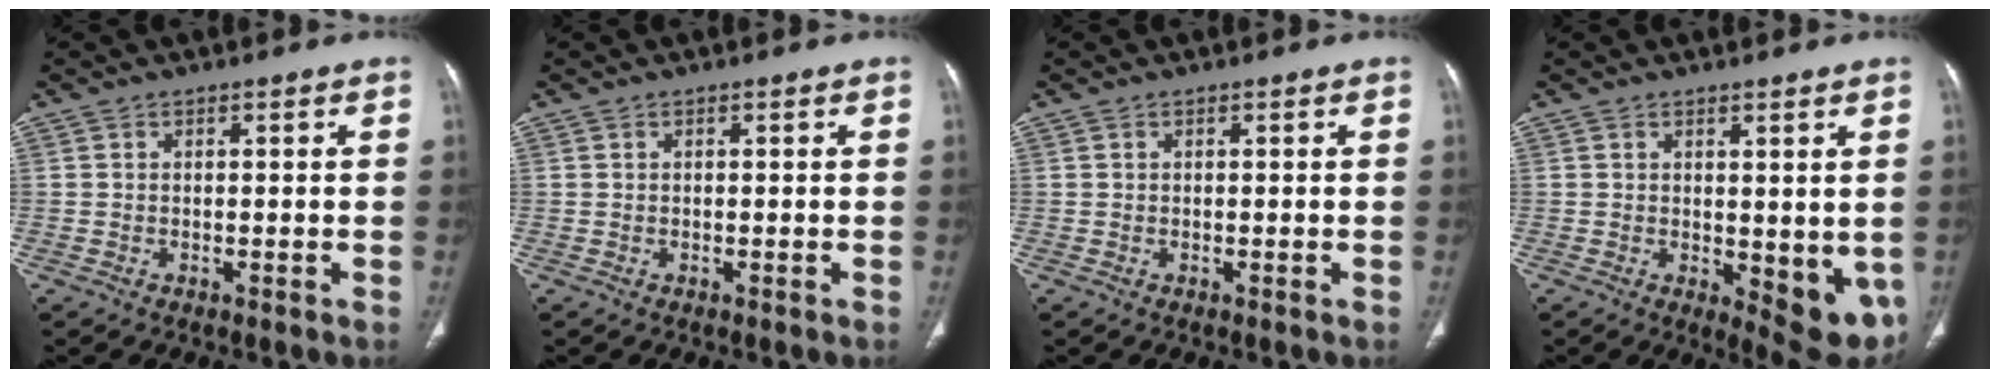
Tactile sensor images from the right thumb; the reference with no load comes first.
{"total": 0.0}
{"total": 0.0}
{"total": 9.2, "force": [-0.8, 3.7, 8.3], "torque": [-0.088, -0.024, 0.001]}